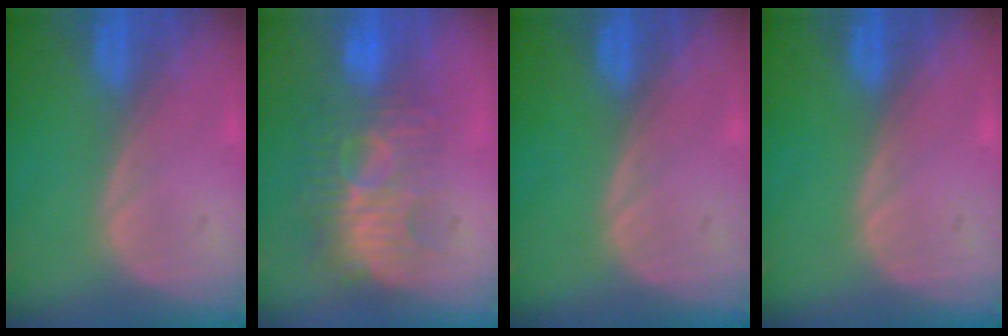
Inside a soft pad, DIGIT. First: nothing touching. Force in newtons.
{"total": 9.0, "press": 8.6, "slide": 2.6}
{"total": 0.0}
{"total": 0.0}